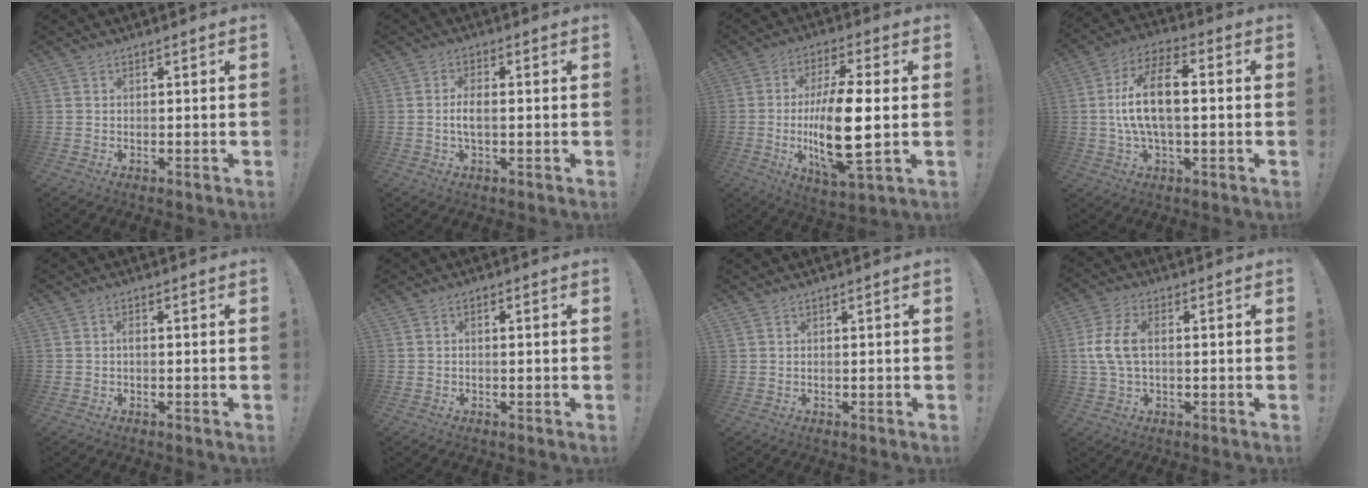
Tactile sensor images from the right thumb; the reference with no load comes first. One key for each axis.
{"total": 4.1, "fx": -0.5, "fy": 1.6, "fz": 3.8, "tx": -0.073, "ty": 0.004, "tz": -0.012}
{"total": 17.3, "fx": -1.5, "fy": 4.4, "fz": 16.6, "tx": -0.323, "ty": -0.012, "tz": -0.030}
{"total": 14.2, "fx": 0.4, "fy": 6.4, "fz": 12.7, "tx": -0.227, "ty": 0.010, "tz": 0.003}
{"total": 1.0, "fx": -0.4, "fy": 0.4, "fz": 0.8, "tx": -0.022, "ty": 0.006, "tz": -0.006}
{"total": 0.9, "fx": -0.5, "fy": 0.3, "fz": 0.6, "tx": -0.009, "ty": 0.003, "tz": -0.009}
{"total": 0.5, "fx": 0.4, "fy": -0.1, "fz": 0.3, "tx": -0.005, "ty": 0.000, "tz": 0.007}
{"total": 8.6, "fx": 0.6, "fy": 5.1, "fz": 7.0, "tx": -0.138, "ty": 0.005, "tz": 0.016}